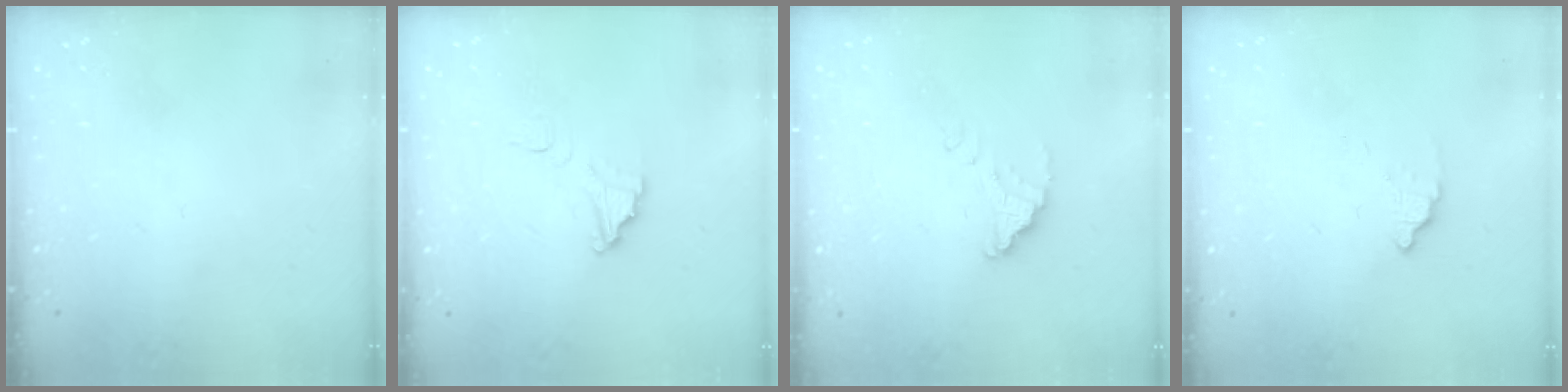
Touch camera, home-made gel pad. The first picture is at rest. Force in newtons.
{"total": 4.1, "press": 4.1, "slide": 0.3}
{"total": 1.8, "press": 1.8, "slide": 0.0}
{"total": 2.4, "press": 2.4, "slide": 0.0}